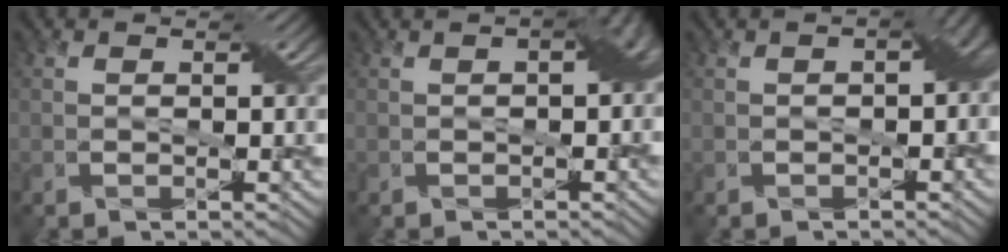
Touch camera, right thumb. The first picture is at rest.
{"total": 3.3, "force": [0.1, 1.6, 2.9], "torque": [-0.034, 0.006, 0.005]}
{"total": 3.6, "force": [-0.3, 2.1, 2.9], "torque": [-0.033, -0.002, -0.001]}